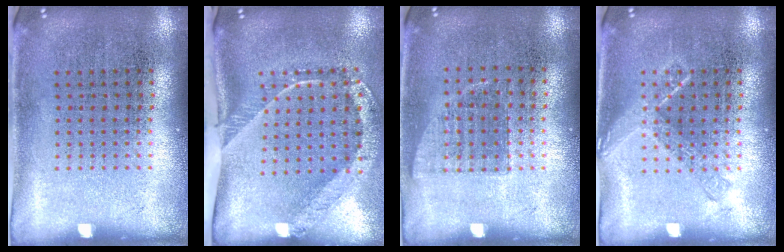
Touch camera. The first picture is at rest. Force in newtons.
{"total": 2.5, "press": 1.6, "slide": 1.9}
{"total": 0.7, "press": 0.7, "slide": 0.2}
{"total": 1.9, "press": 1.9, "slide": 0.3}